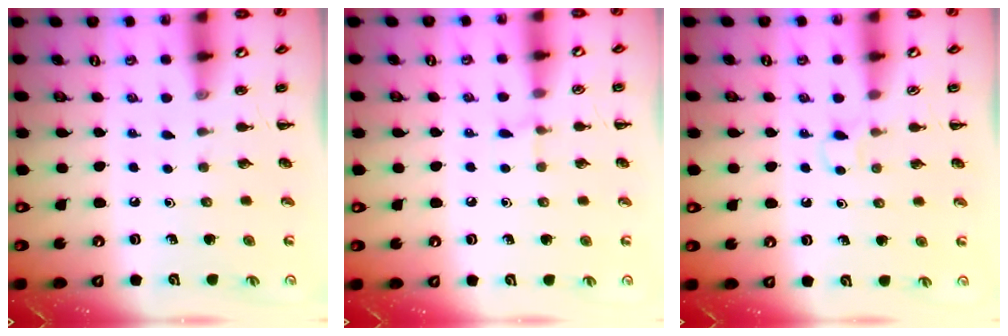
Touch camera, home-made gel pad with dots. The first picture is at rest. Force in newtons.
{"total": 4.5, "press": 4.2, "slide": 1.5}
{"total": 3.6, "press": 3.4, "slide": 1.1}